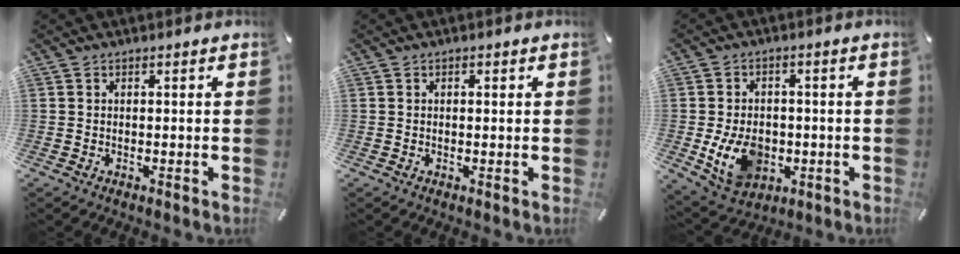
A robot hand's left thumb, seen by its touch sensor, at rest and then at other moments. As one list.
[{"total": 0.7, "force": [0.1, 0.4, 0.6], "torque": [-0.012, 0.003, 0.001]}, {"total": 10.7, "force": [-2.4, 8.1, 6.5], "torque": [-0.129, 0.004, -0.043]}]